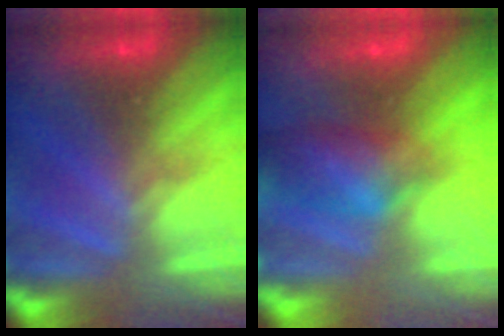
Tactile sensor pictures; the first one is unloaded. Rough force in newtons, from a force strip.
{"total": 9.1}